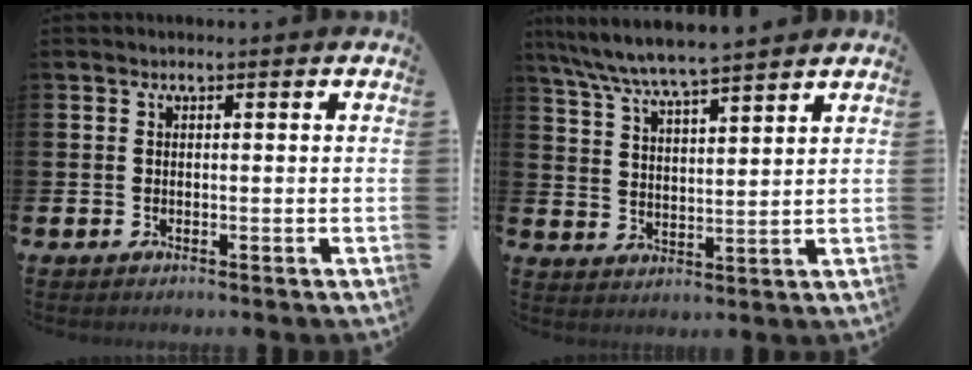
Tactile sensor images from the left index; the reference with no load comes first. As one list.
[{"total": 6.9, "force": [6.6, -0.1, 1.8], "torque": [-0.061, -0.036, 0.118]}]